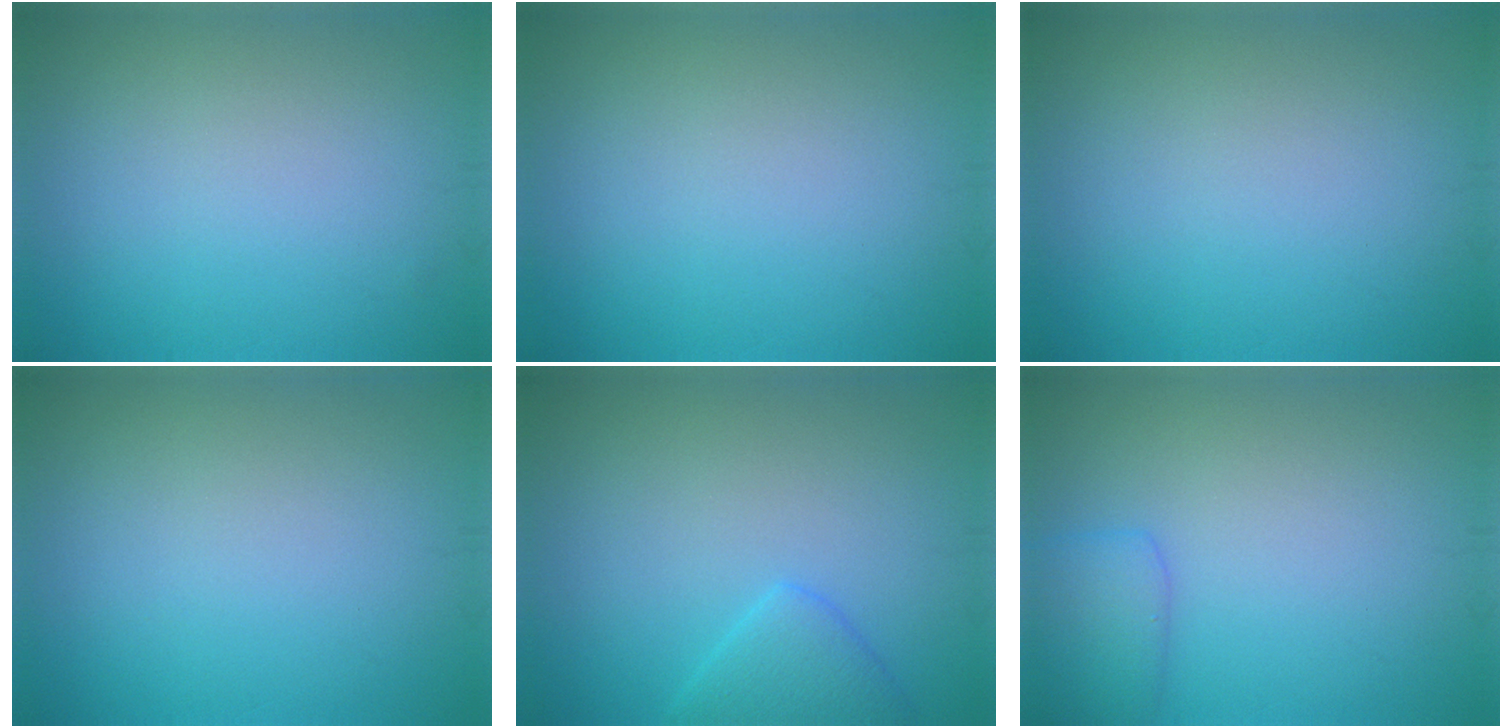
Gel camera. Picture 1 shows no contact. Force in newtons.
{"total": 0.0}
{"total": 0.0}
{"total": 0.0}
{"total": 2.3, "press": 2.3, "slide": 0.3}
{"total": 2.4, "press": 2.4, "slide": 0.1}